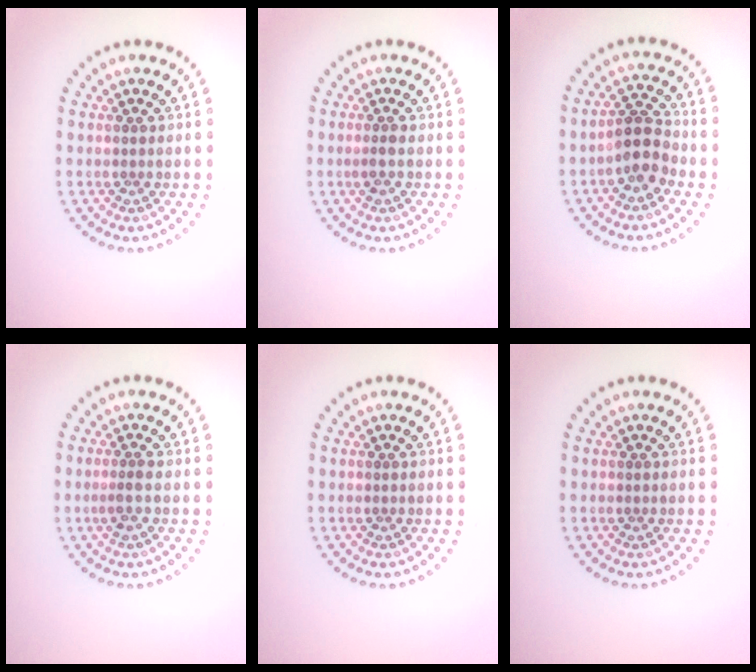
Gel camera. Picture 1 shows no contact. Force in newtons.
{"total": 1.1, "press": 0.9, "slide": 0.5}
{"total": 3.6, "press": 3.4, "slide": 1.4}
{"total": 1.2, "press": 0.9, "slide": 0.8}
{"total": 0.0}
{"total": 0.0}